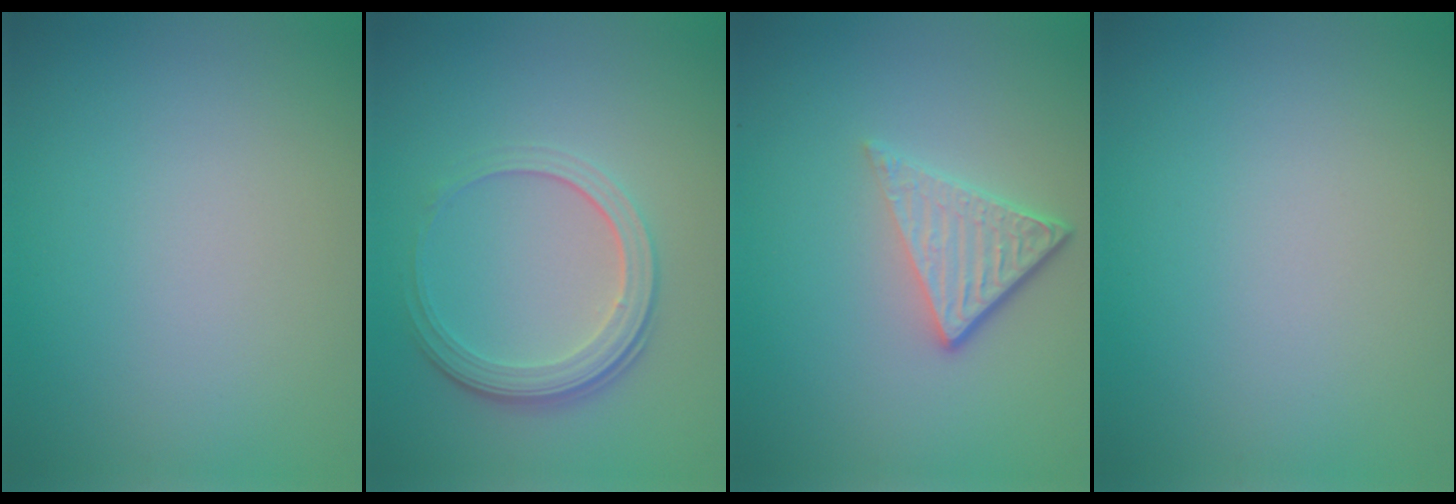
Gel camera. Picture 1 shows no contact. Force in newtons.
{"total": 3.8, "press": 2.7, "slide": 2.7}
{"total": 4.0, "press": 2.7, "slide": 2.9}
{"total": 0.0}